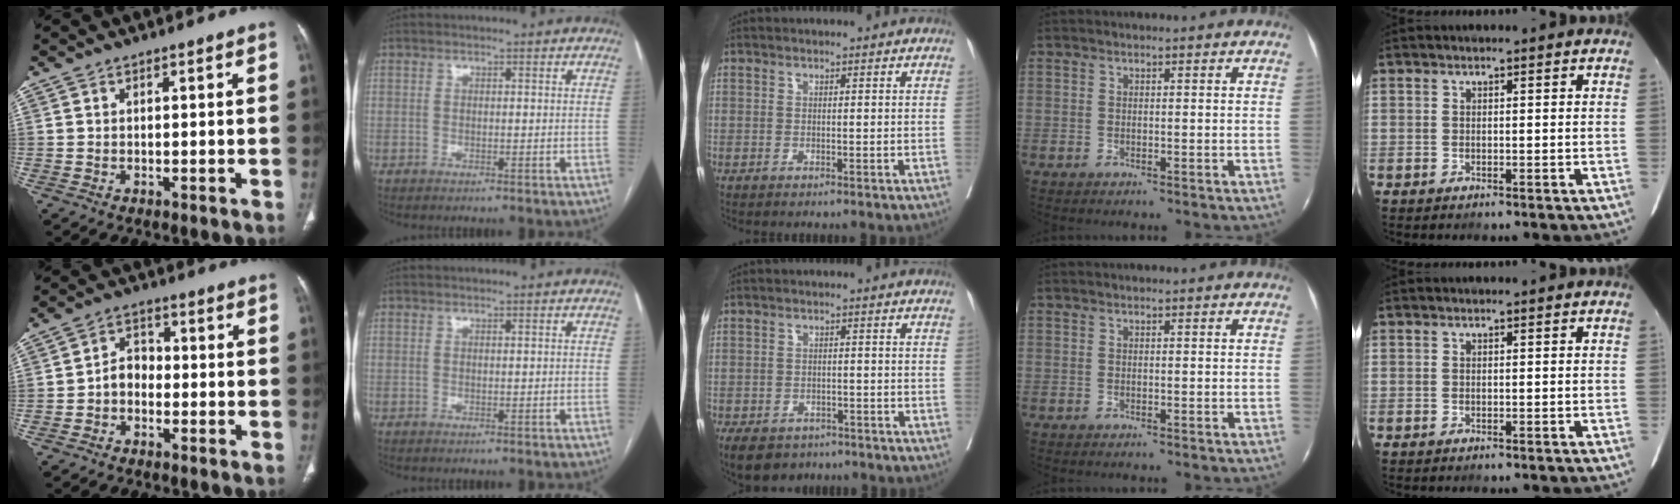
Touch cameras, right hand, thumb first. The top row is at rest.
{"thumb": {"total": 4.3, "force": [-1.3, 3.3, 2.4], "torque": [-0.021, 0.023, -0.034]}, "middle": {"total": 9.7, "force": [-6.7, 6.0, 3.6], "torque": [-0.088, -0.016, -0.088]}}